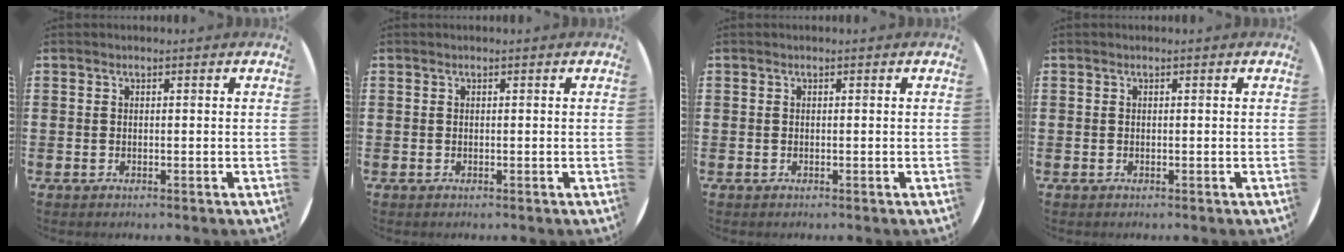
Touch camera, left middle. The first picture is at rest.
{"total": 0.0}
{"total": 0.0}
{"total": 0.0}